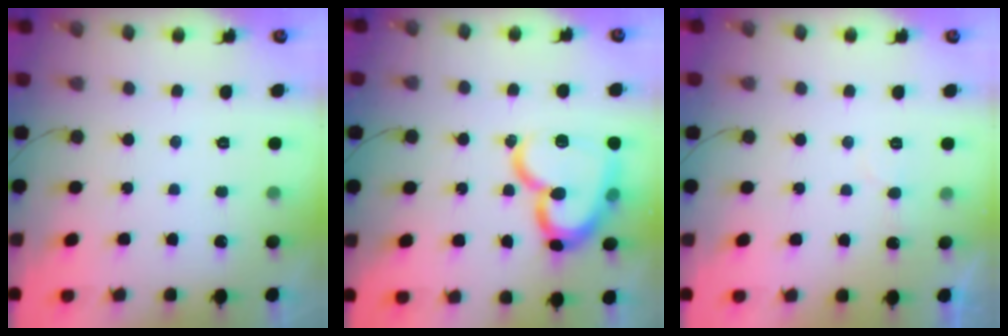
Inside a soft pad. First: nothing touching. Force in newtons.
{"total": 19.9, "press": 19.8, "slide": 2.2}
{"total": 5.3, "press": 5.3, "slide": 0.3}